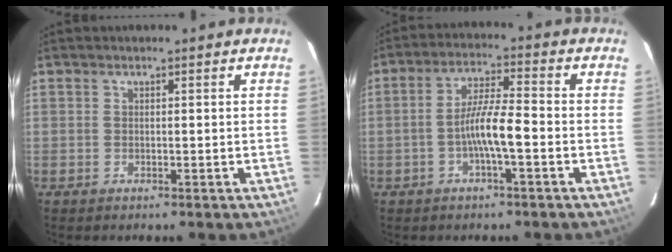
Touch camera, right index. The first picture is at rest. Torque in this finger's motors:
{"motor_torque": [0.94, -0.36, 0.73, 0.15]}